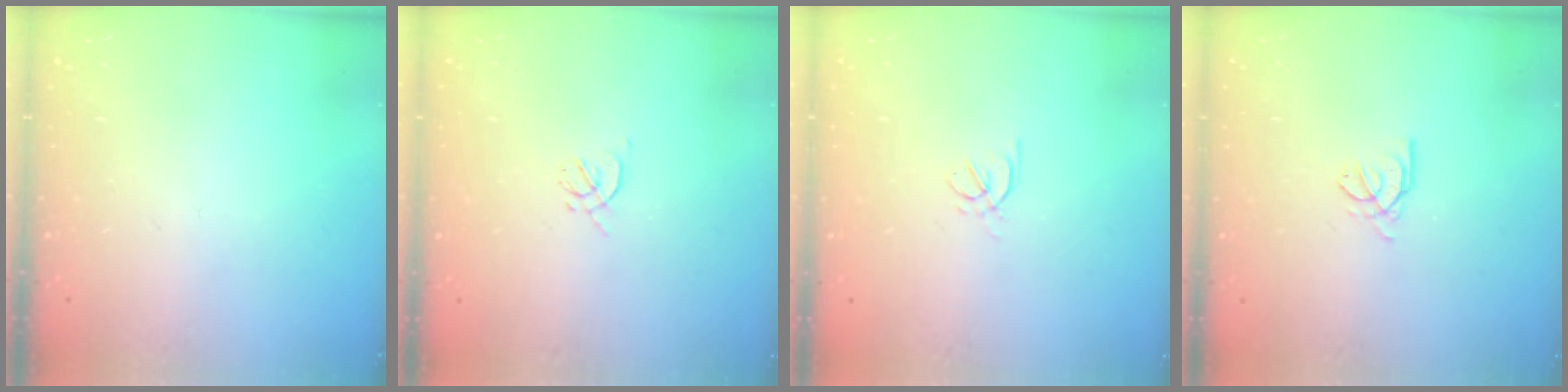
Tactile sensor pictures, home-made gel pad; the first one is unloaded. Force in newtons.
{"total": 1.2, "press": 1.2, "slide": 0.4}
{"total": 1.6, "press": 1.5, "slide": 0.5}
{"total": 2.6, "press": 2.6, "slide": 0.3}